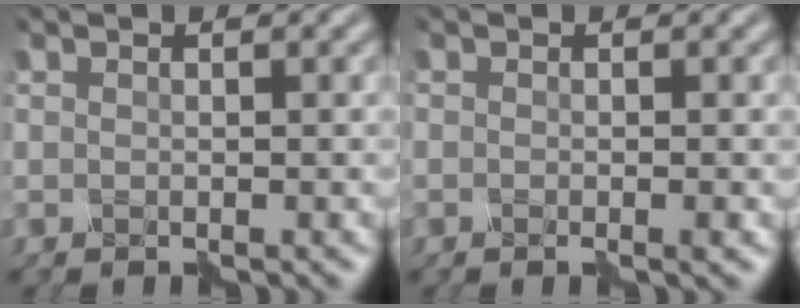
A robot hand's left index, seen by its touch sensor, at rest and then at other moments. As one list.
[{"total": 1.0, "force": [-0.7, 0.1, 0.7], "torque": [-0.006, -0.004, -0.007]}]